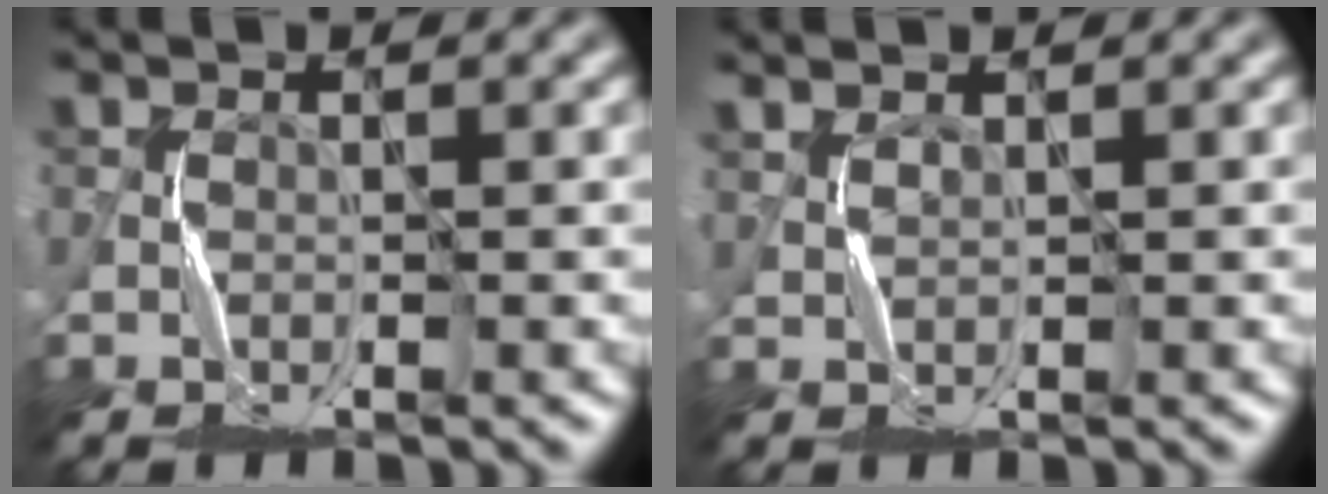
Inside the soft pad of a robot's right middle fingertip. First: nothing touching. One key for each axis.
{"total": 1.7, "fx": 1.4, "fy": 0.4, "fz": 0.9, "tx": -0.018, "ty": 0.004, "tz": 0.015}